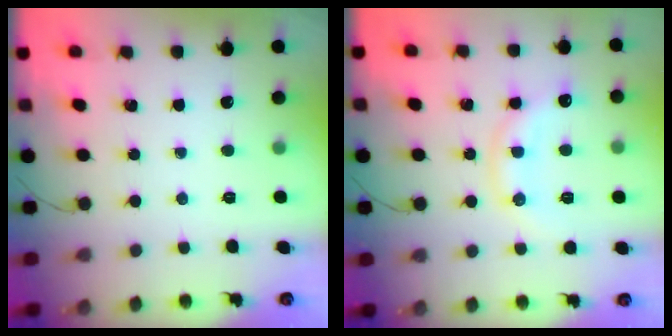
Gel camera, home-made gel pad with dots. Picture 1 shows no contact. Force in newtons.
{"total": 11.9, "press": 11.9, "slide": 0.7}